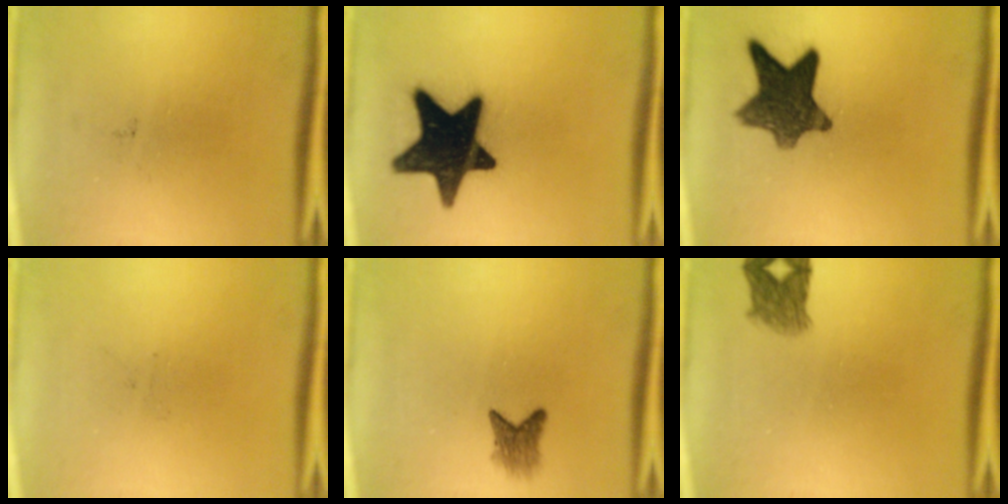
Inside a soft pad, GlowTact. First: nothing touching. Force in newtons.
{"total": 18.8}
{"total": 10.7}
{"total": 0.0}
{"total": 2.9}
{"total": 3.3}